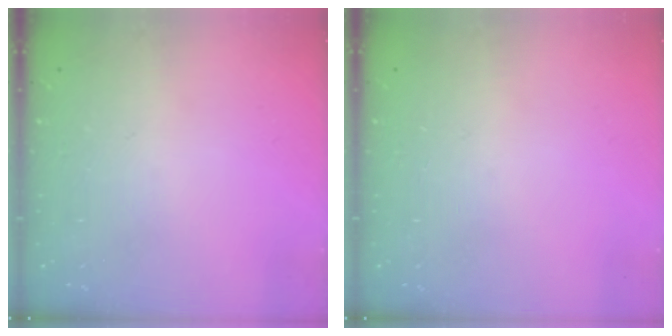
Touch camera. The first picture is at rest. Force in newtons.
{"total": 0.0}